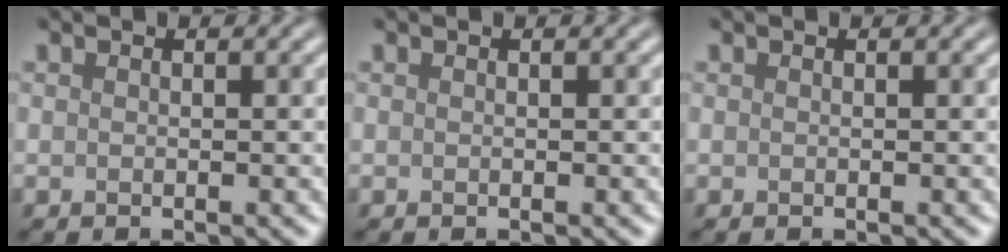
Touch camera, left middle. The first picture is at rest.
{"total": 0.0}
{"total": 0.0}